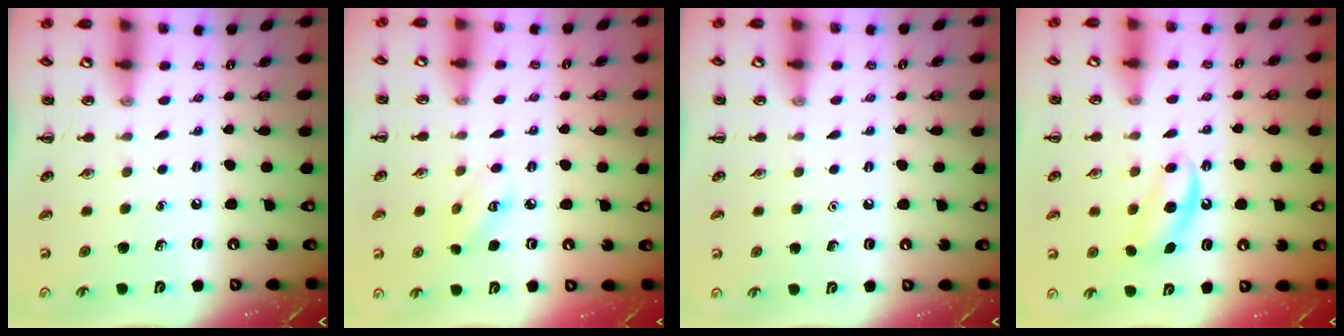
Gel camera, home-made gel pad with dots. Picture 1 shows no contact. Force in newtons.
{"total": 3.8, "press": 3.7, "slide": 0.9}
{"total": 1.6, "press": 1.6, "slide": 0.1}
{"total": 6.0, "press": 5.8, "slide": 1.4}